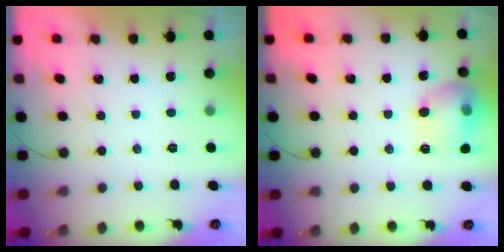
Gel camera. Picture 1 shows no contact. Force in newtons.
{"total": 13.3, "press": 13.2, "slide": 1.4}